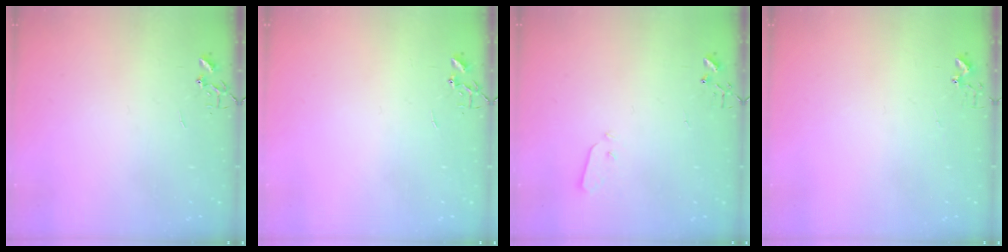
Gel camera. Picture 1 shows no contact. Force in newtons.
{"total": 0.0}
{"total": 3.6, "press": 3.6, "slide": 0.2}
{"total": 2.7, "press": 2.7, "slide": 0.3}